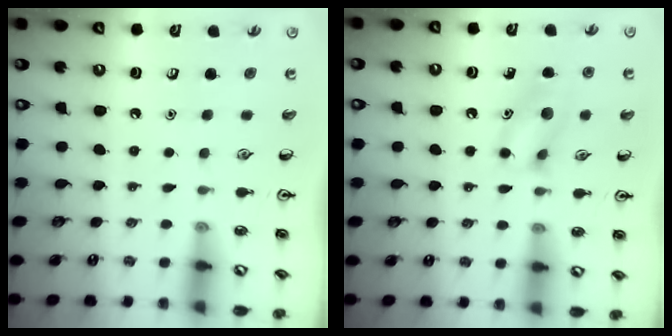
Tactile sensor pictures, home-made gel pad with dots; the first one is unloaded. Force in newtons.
{"total": 9.8, "press": 9.8, "slide": 0.6}